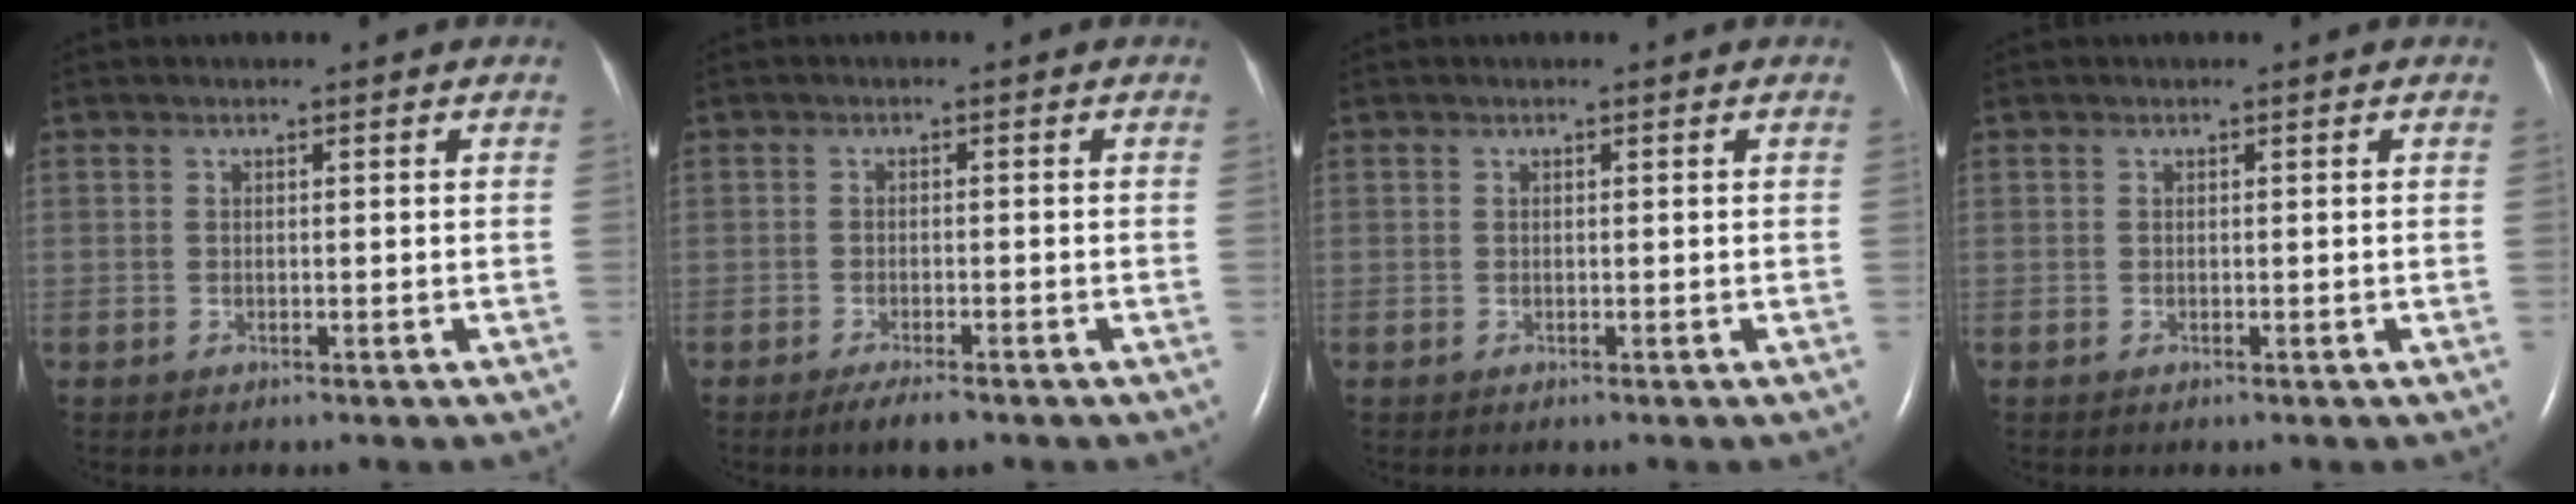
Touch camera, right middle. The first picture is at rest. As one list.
[{"total": 3.2, "force": [-2.4, 0.6, 2.1], "torque": [-0.039, -0.005, -0.039]}, {"total": 0.0}, {"total": 0.0}]